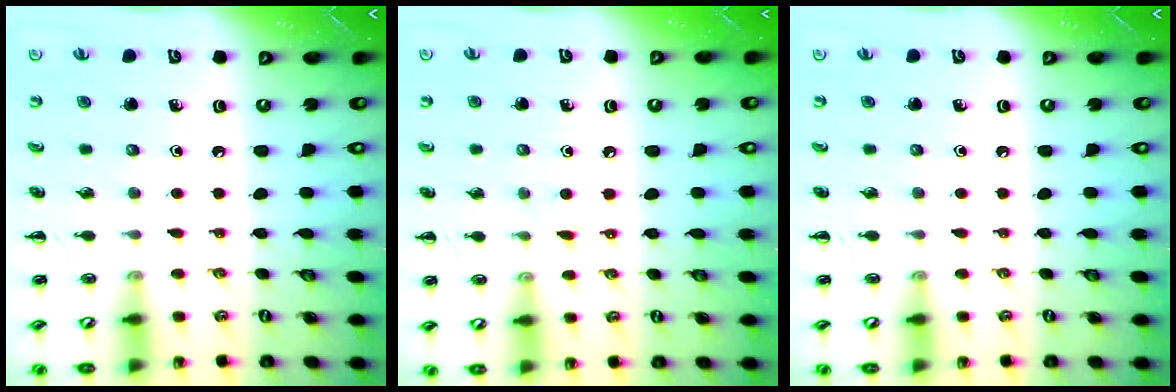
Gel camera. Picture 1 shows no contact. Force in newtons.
{"total": 2.9, "press": 2.8, "slide": 0.9}
{"total": 0.0}